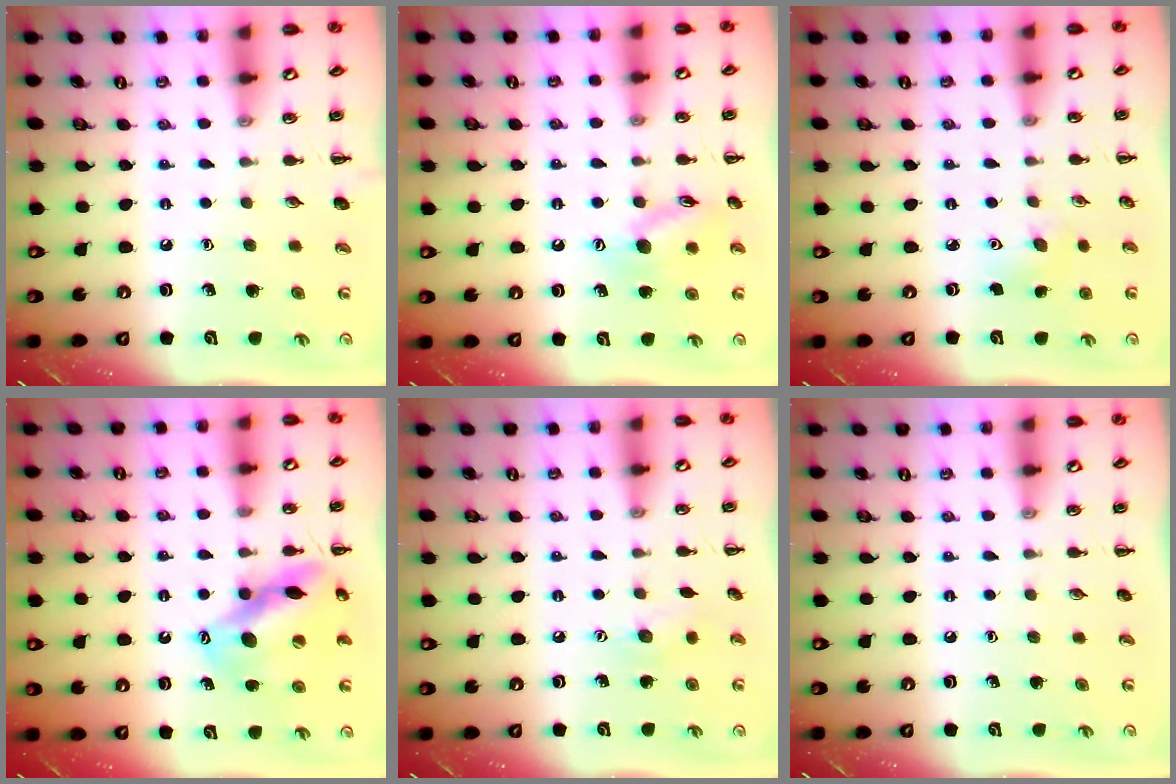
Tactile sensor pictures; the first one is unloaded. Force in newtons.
{"total": 11.2, "press": 11.1, "slide": 1.7}
{"total": 5.1, "press": 4.9, "slide": 1.3}
{"total": 13.6, "press": 13.2, "slide": 3.6}
{"total": 6.9, "press": 6.8, "slide": 1.3}
{"total": 0.0}